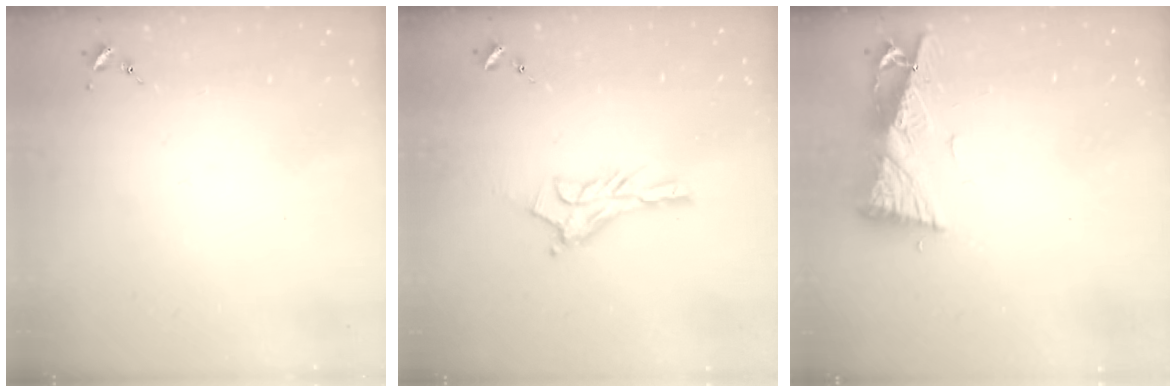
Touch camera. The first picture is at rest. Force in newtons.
{"total": 11.6, "press": 11.6, "slide": 0.8}
{"total": 9.1, "press": 9.0, "slide": 1.3}